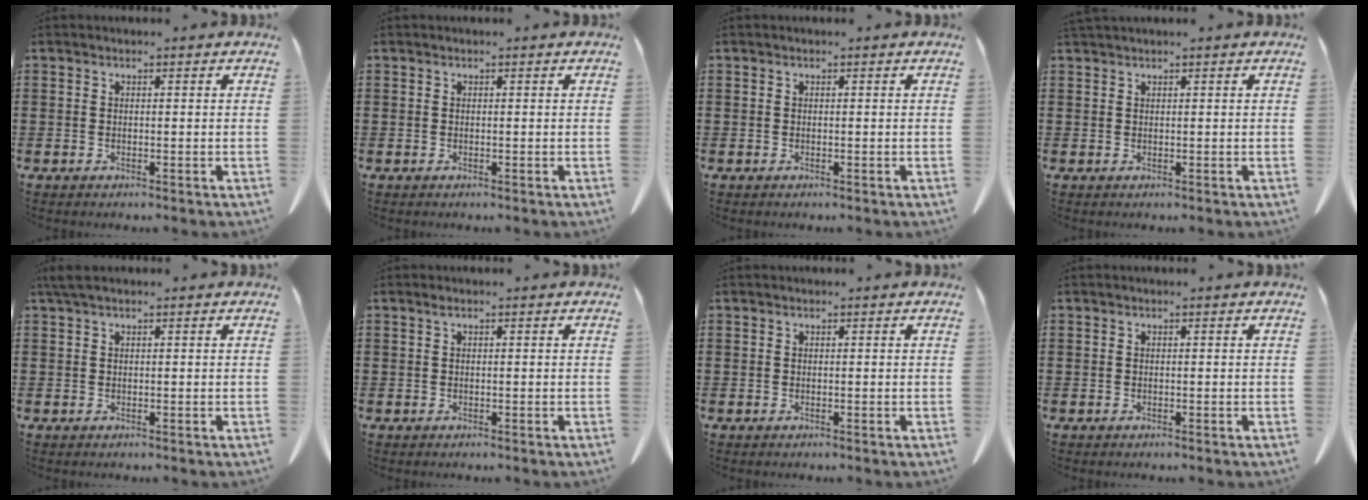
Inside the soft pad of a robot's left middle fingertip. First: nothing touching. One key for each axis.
{"total": 0.0}
{"total": 0.0}
{"total": 0.7, "fx": 0.7, "fy": -0.1, "fz": 0.2, "tx": -0.007, "ty": -0.004, "tz": 0.015}
{"total": 1.4, "fx": 0.8, "fy": 0.3, "fz": 1.1, "tx": -0.024, "ty": 0.001, "tz": 0.015}
{"total": 0.5, "fx": 0.2, "fy": 0.1, "fz": 0.4, "tx": -0.010, "ty": 0.000, "tz": 0.005}
{"total": 0.0}
{"total": 0.0}